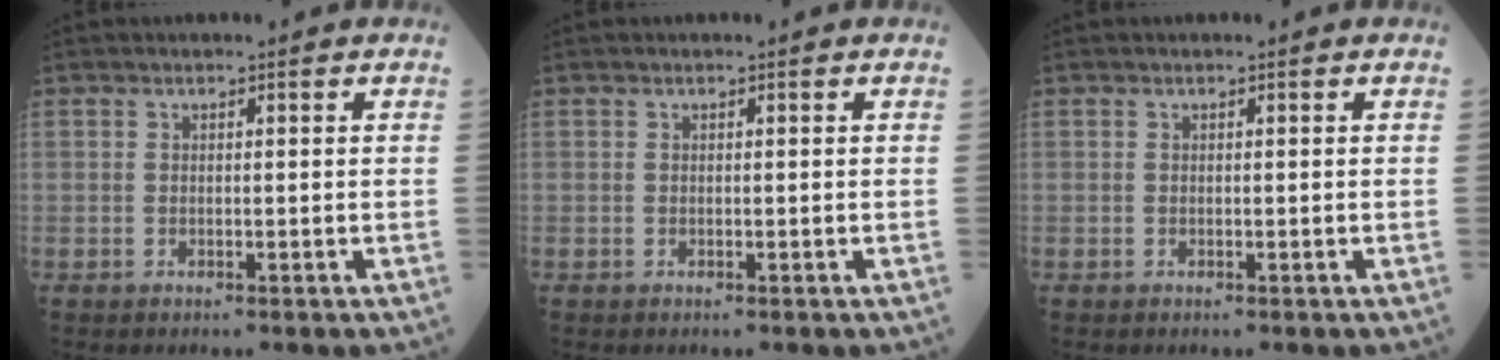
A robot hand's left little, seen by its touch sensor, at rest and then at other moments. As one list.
[{"total": 0.0}, {"total": 0.0}]